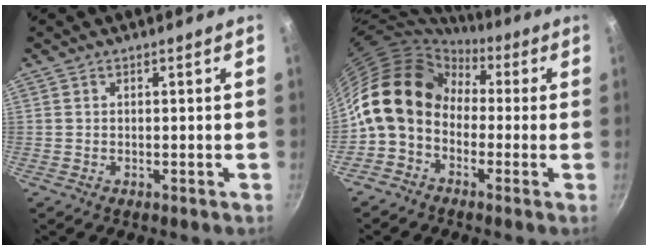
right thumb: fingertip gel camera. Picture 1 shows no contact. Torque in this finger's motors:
{"motor_torque": [1.54, 3.47, 1.91, -0.86, 0.55]}